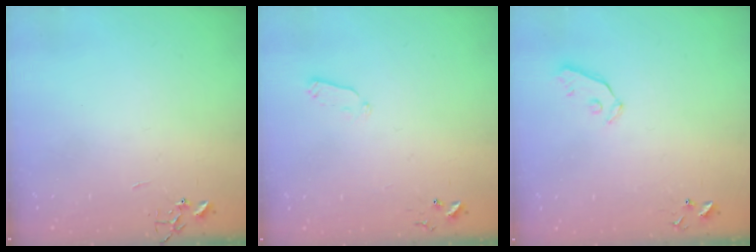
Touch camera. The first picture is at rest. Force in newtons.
{"total": 4.6, "press": 4.5, "slide": 0.9}
{"total": 4.0, "press": 3.9, "slide": 0.7}